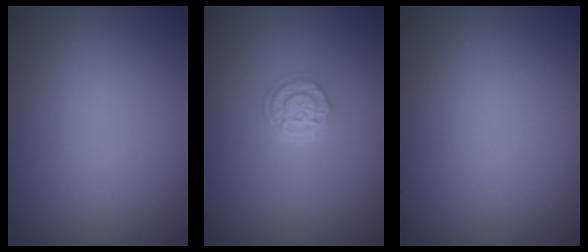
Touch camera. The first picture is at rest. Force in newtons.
{"total": 2.6, "press": 2.2, "slide": 1.5}
{"total": 0.0}